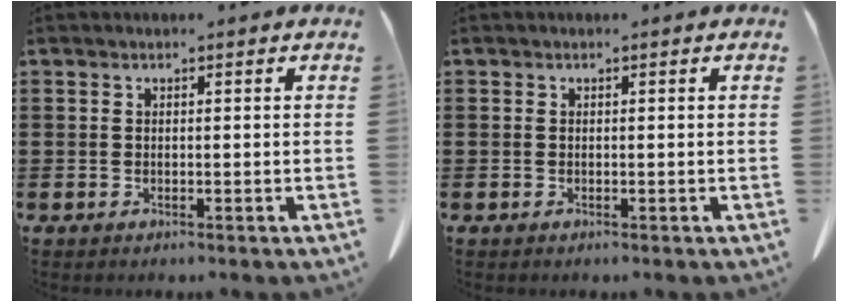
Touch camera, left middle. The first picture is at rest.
{"total": 0.0}